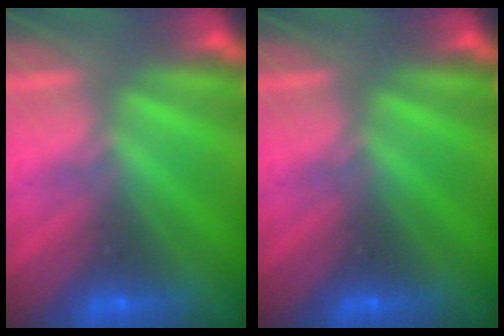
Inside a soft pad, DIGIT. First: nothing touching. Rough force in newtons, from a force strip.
{"total": 0.0}